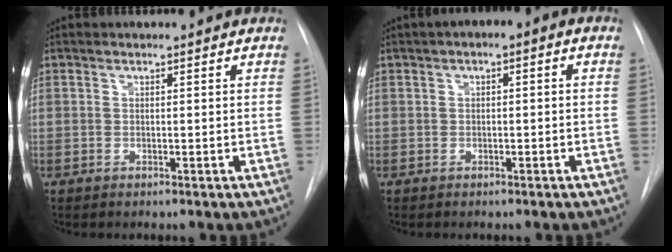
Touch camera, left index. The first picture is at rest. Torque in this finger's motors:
{"motor_torque": [-0.01, -0.52, -0.74, 0.08]}